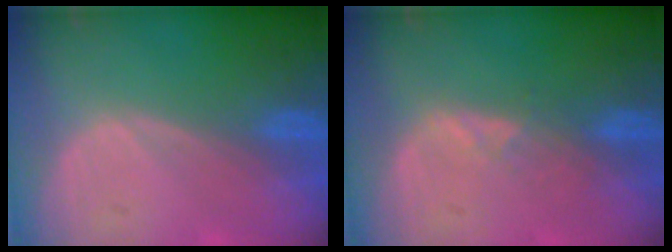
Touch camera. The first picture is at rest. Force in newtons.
{"total": 1.6, "press": 1.6, "slide": 0.3}